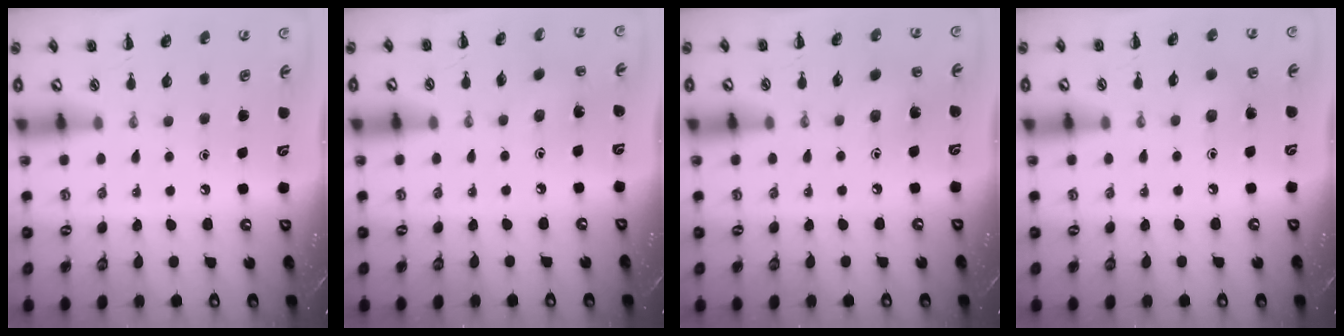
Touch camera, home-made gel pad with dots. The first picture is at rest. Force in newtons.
{"total": 1.9, "press": 1.8, "slide": 0.7}
{"total": 4.5, "press": 4.3, "slide": 1.3}
{"total": 5.0, "press": 4.8, "slide": 1.4}